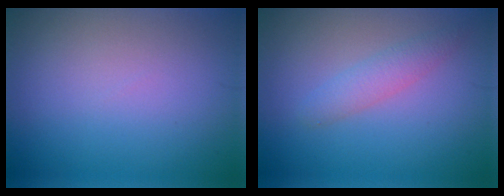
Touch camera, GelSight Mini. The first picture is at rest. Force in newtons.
{"total": 2.0, "press": 2.0, "slide": 0.1}